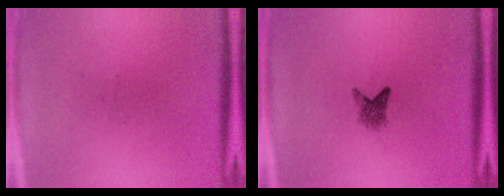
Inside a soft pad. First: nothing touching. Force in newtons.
{"total": 2.1}